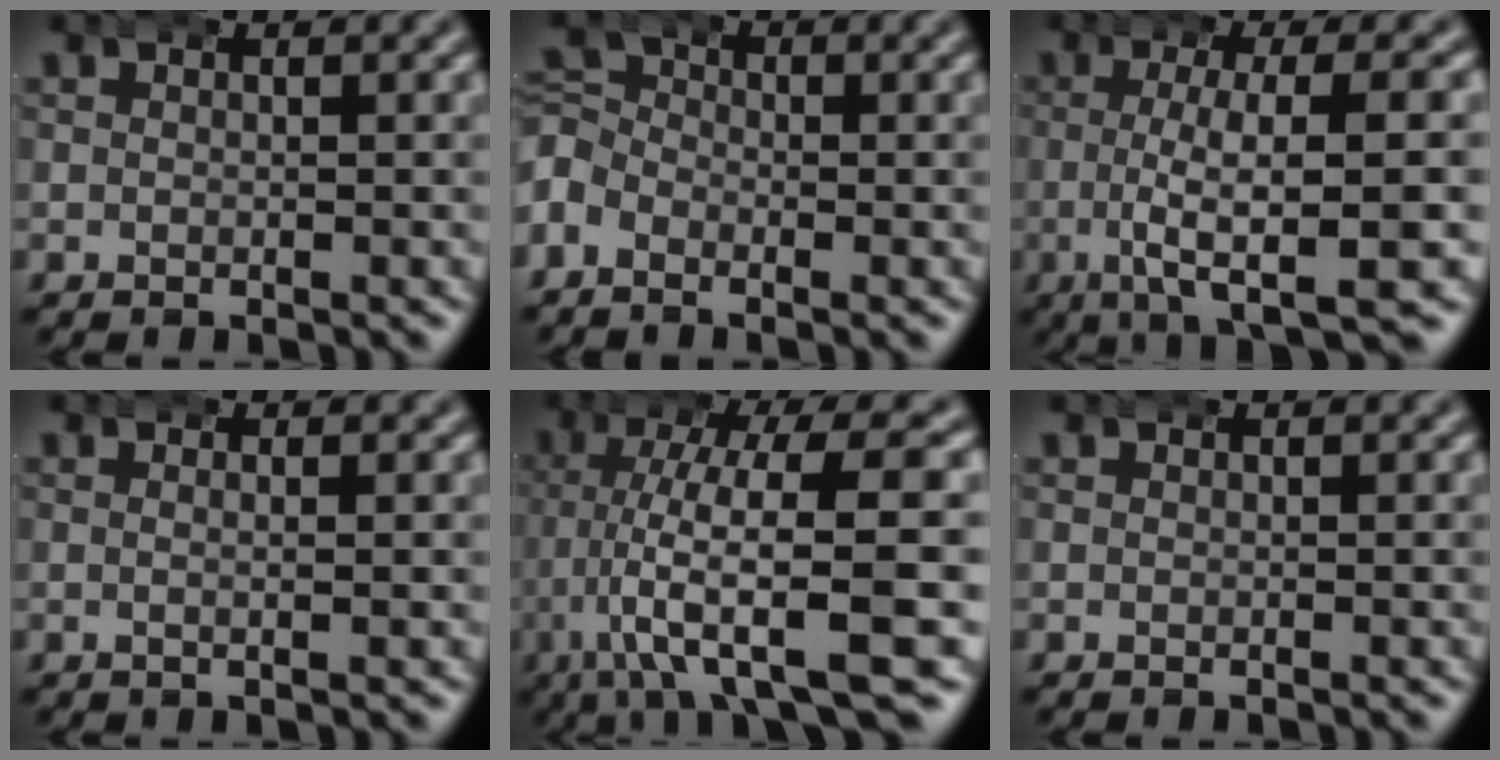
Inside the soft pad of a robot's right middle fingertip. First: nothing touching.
{"total": 3.5, "force": [-1.2, 3.2, 0.8], "torque": [-0.024, -0.014, -0.027]}
{"total": 7.5, "force": [-3.0, 1.6, 6.7], "torque": [-0.113, -0.022, -0.039]}
{"total": 1.4, "force": [-0.2, 0.2, 1.4], "torque": [-0.023, 0.003, -0.006]}
{"total": 10.7, "force": [-3.2, 3.2, 9.7], "torque": [-0.170, -0.016, -0.037]}
{"total": 0.0}